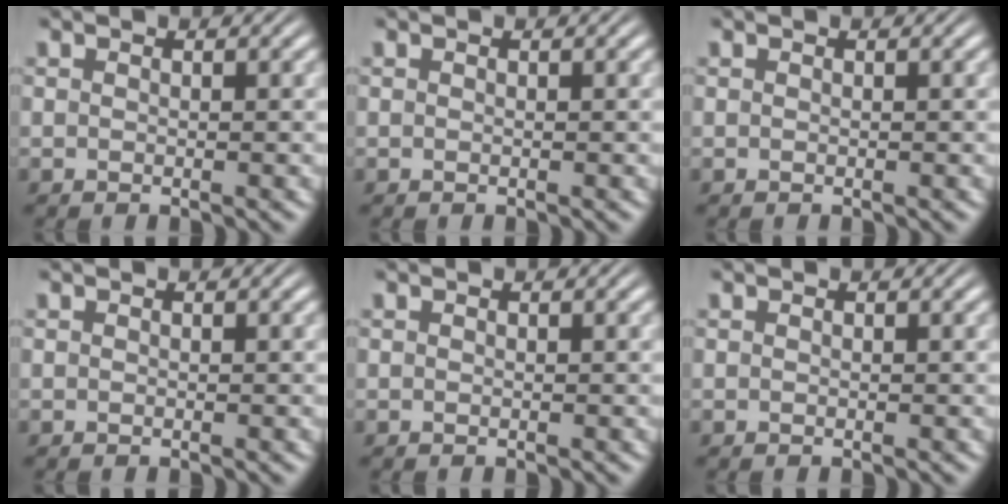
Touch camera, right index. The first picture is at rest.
{"total": 0.0}
{"total": 0.0}
{"total": 0.0}
{"total": 0.0}
{"total": 0.0}